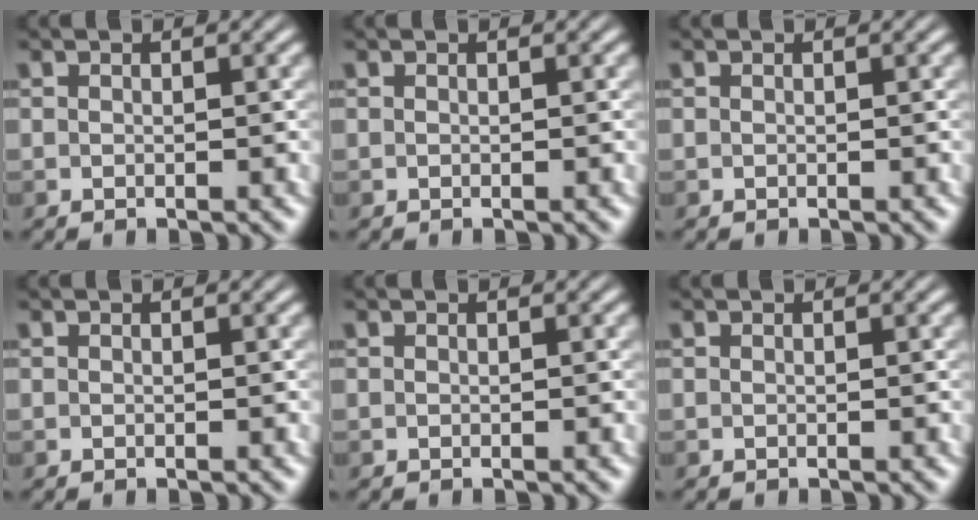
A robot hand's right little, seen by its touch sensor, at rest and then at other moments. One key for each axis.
{"total": 0.0}
{"total": 0.0}
{"total": 0.0}
{"total": 0.0}
{"total": 0.0}